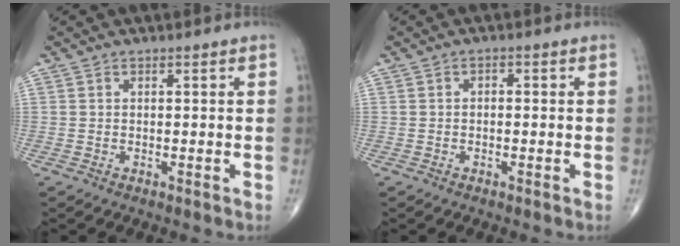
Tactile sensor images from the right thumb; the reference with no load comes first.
{"total": 0.9, "force": [-0.1, 0.5, 0.7], "torque": [-0.003, 0.002, -0.007]}